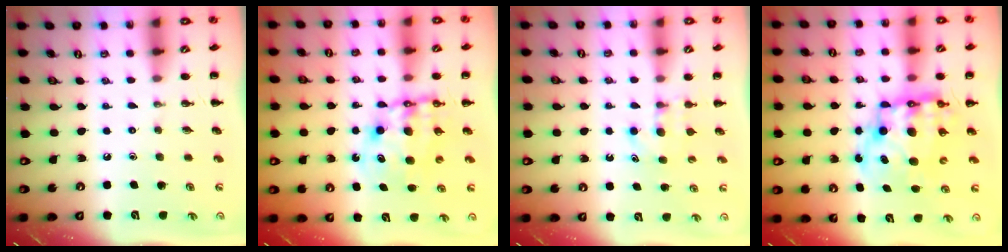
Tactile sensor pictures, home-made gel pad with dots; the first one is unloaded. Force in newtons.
{"total": 9.6, "press": 9.2, "slide": 2.8}
{"total": 5.0, "press": 4.8, "slide": 1.4}
{"total": 12.8, "press": 12.4, "slide": 3.2}